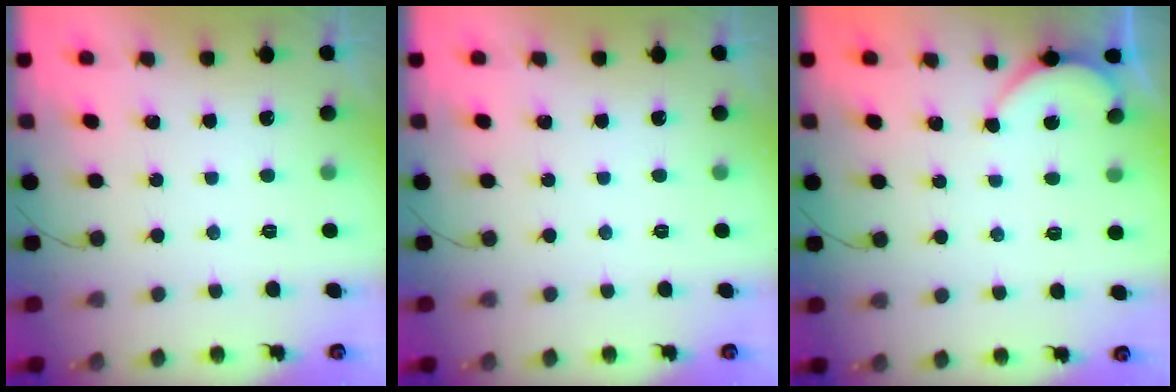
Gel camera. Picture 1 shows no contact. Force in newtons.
{"total": 0.0}
{"total": 2.8, "press": 2.8, "slide": 0.3}